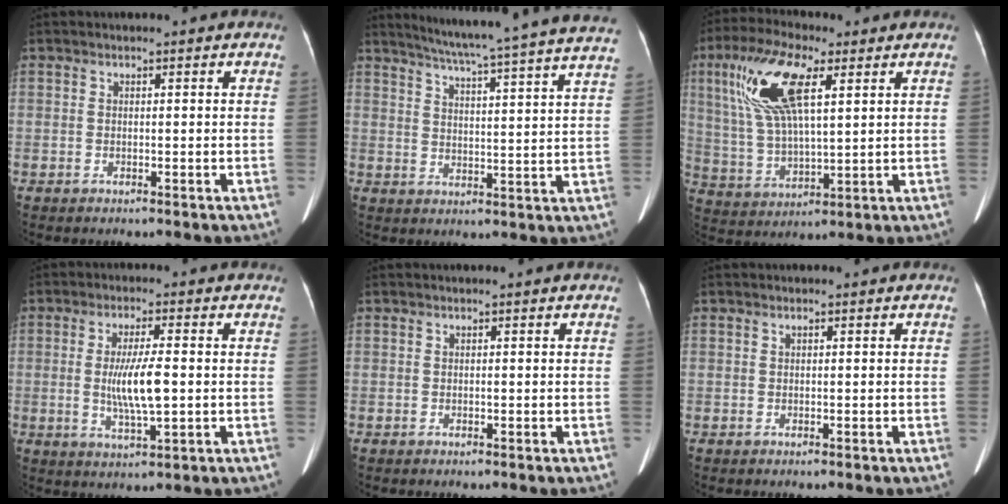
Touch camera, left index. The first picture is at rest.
{"total": 24.7, "force": [22.2, -1.1, 10.6], "torque": [-0.166, -0.047, 0.274]}
{"total": 13.5, "force": [5.4, 4.0, 11.7], "torque": [-0.256, 0.019, 0.105]}
{"total": 7.0, "force": [-0.4, 0.8, 6.9], "torque": [-0.138, -0.010, -0.008]}
{"total": 0.0}
{"total": 0.0}